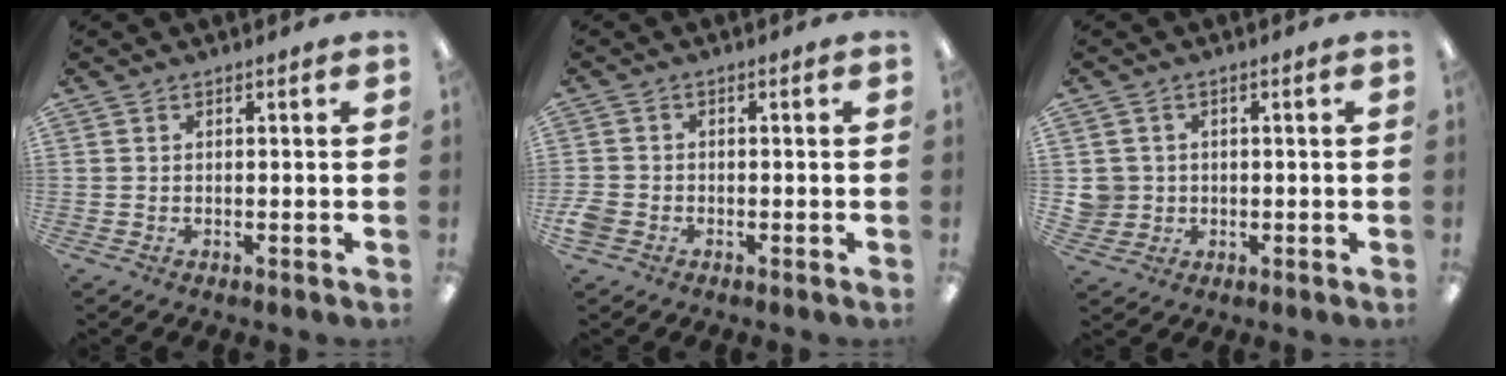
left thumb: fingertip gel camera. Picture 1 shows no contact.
{"total": 2.7, "force": [-1.5, 2.1, 0.9], "torque": [-0.018, 0.004, -0.029]}
{"total": 3.9, "force": [0.0, 3.9, 0.1], "torque": [-0.002, 0.006, 0.001]}